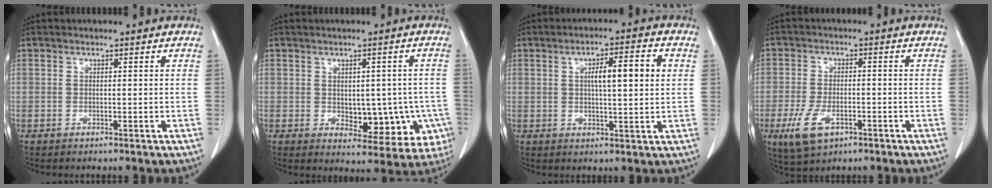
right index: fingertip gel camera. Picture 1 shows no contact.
{"total": 9.4, "force": [-1.7, 5.3, 7.6], "torque": [-0.072, 0.010, -0.007]}
{"total": 7.2, "force": [1.7, 1.0, 7.0], "torque": [-0.113, 0.012, 0.026]}
{"total": 6.6, "force": [-3.1, 3.3, 4.8], "torque": [-0.103, -0.009, -0.050]}